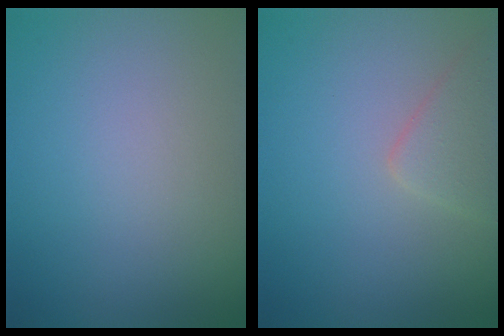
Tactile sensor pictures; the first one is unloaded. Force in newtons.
{"total": 2.3, "press": 2.3, "slide": 0.0}